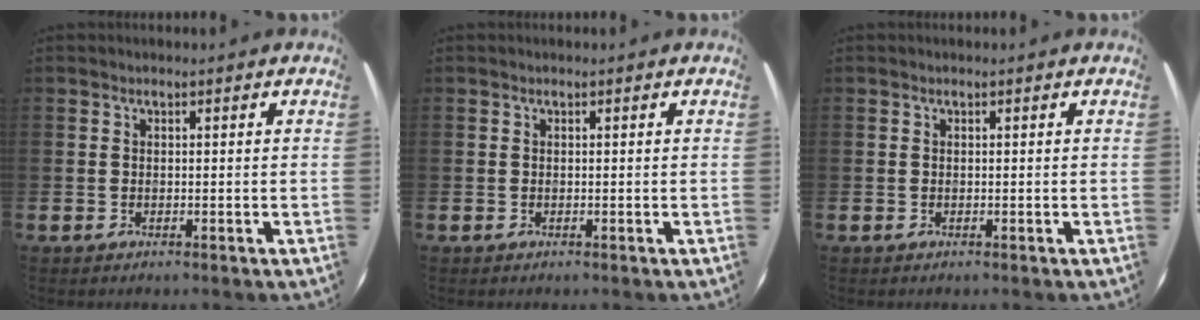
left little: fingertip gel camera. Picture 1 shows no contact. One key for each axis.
{"total": 0.0}
{"total": 0.0}